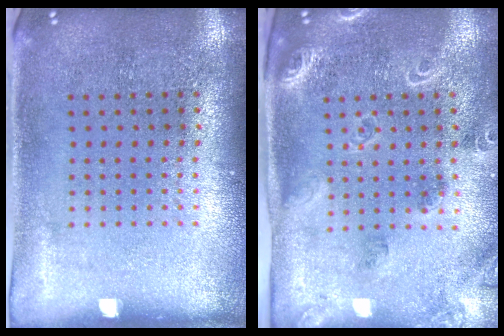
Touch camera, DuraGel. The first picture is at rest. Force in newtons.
{"total": 1.9, "press": 1.8, "slide": 0.3}